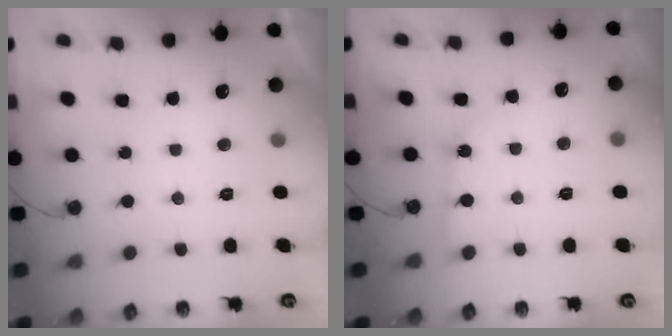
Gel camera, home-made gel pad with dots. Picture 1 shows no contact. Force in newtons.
{"total": 3.1, "press": 3.0, "slide": 0.4}